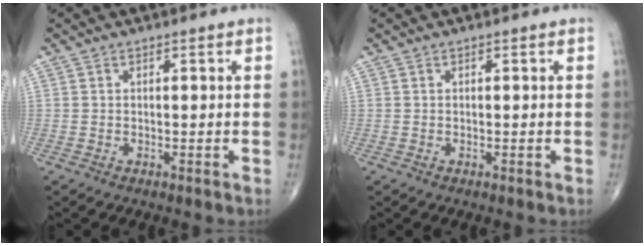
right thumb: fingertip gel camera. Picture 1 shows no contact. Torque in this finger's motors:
{"motor_torque": [-0.05, 0.07, -0.11, 0.07, 0.06]}